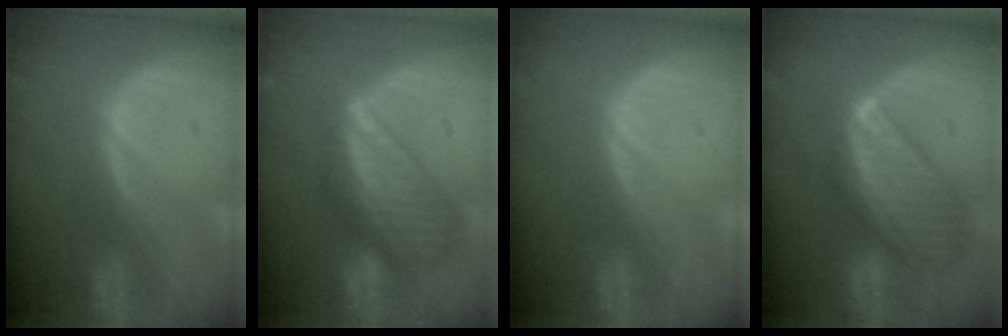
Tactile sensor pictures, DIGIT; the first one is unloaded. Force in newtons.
{"total": 9.0, "press": 7.8, "slide": 4.4}
{"total": 0.0}
{"total": 9.8, "press": 8.4, "slide": 5.0}